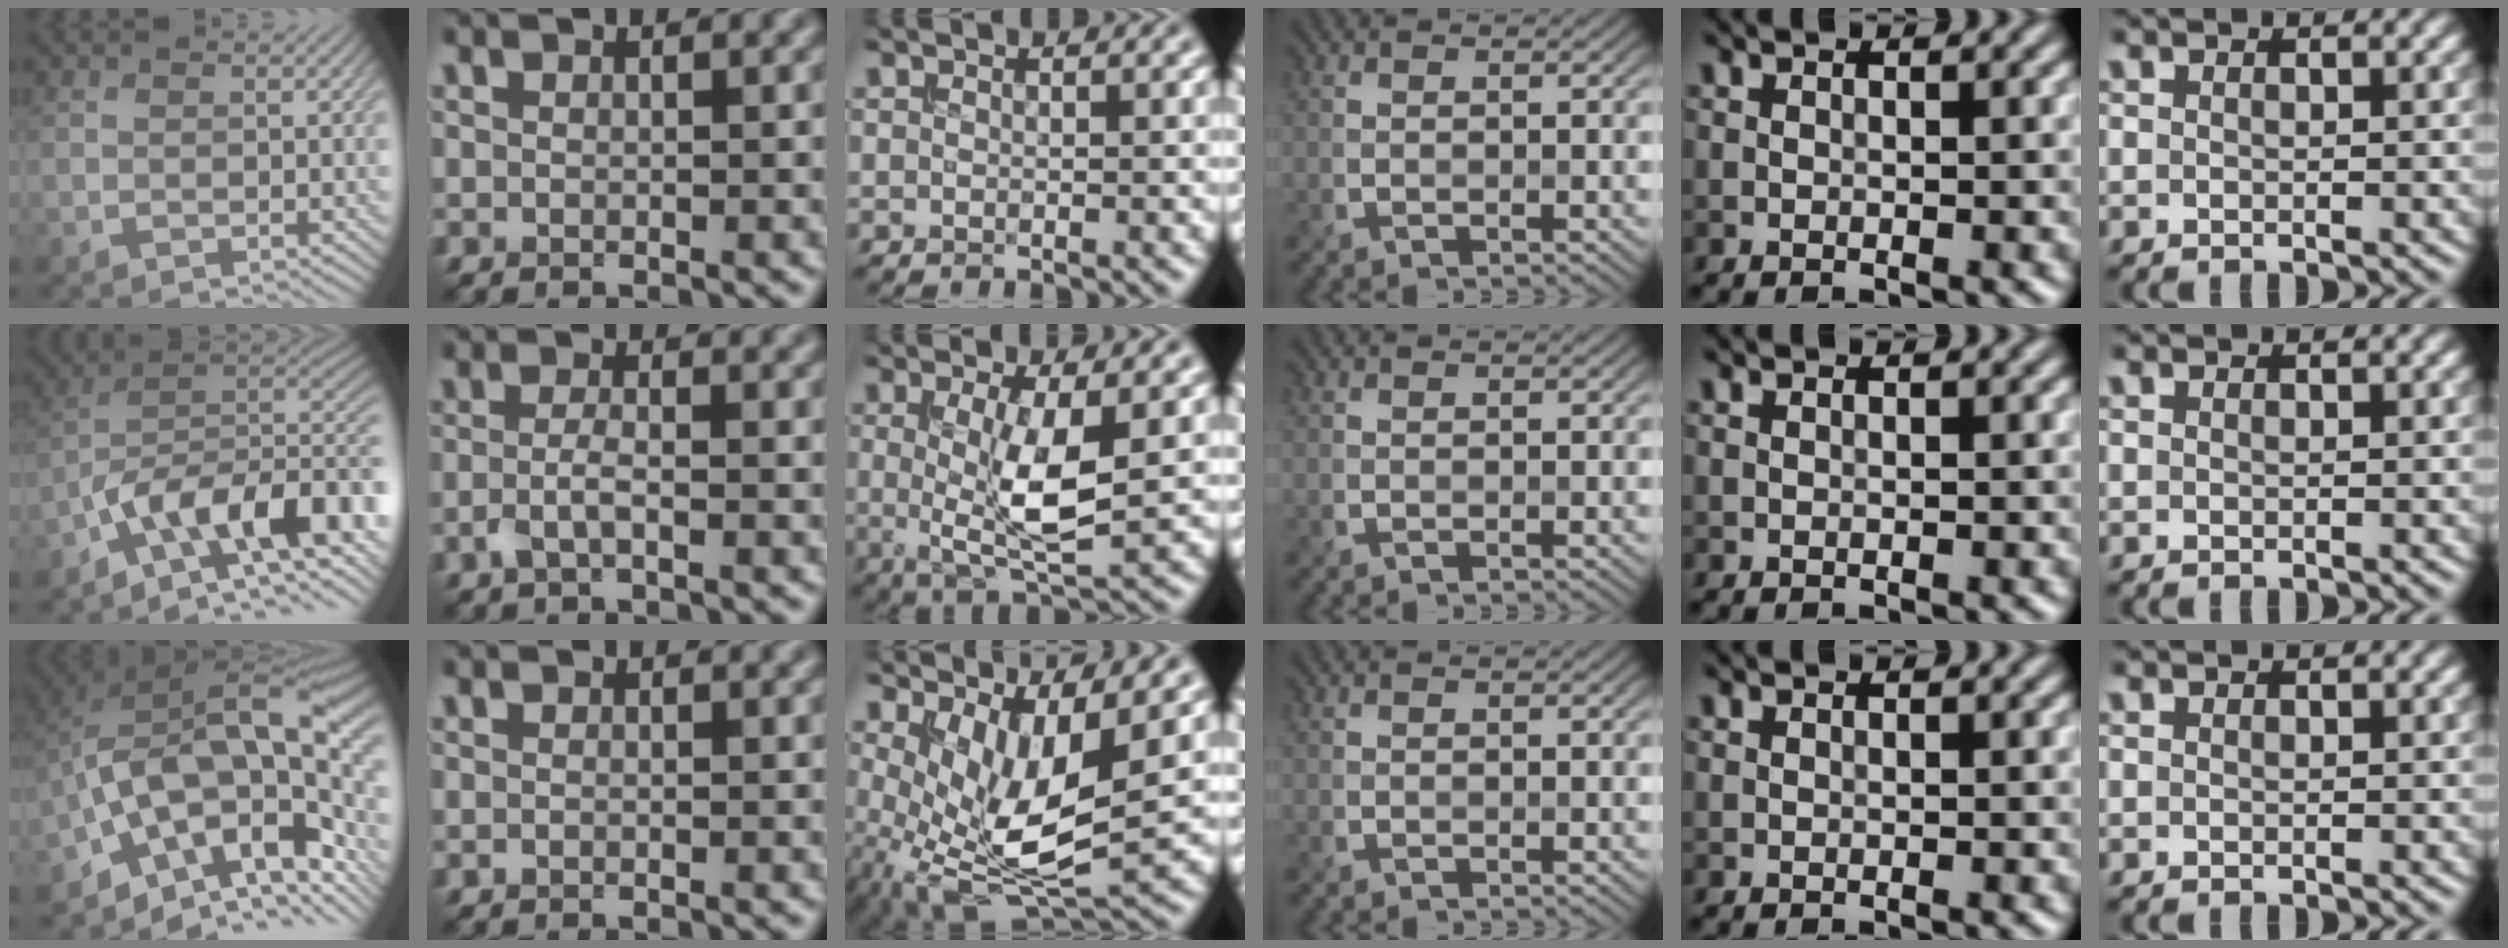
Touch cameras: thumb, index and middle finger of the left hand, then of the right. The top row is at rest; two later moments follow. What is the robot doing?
{"motion": "insert", "object": "bucket"}